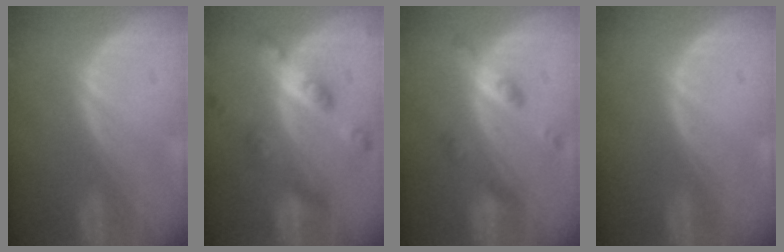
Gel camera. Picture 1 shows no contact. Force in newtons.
{"total": 7.1, "press": 7.0, "slide": 0.6}
{"total": 4.2, "press": 4.1, "slide": 0.8}
{"total": 0.0}